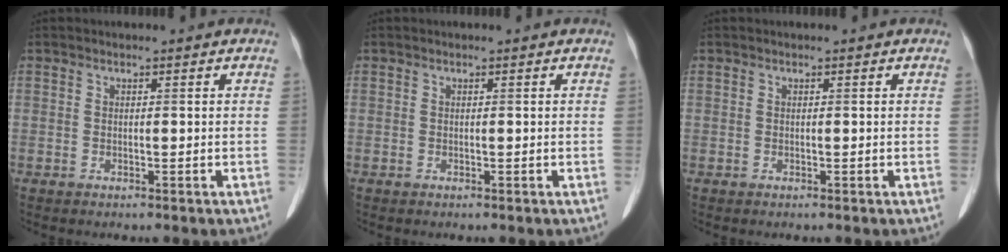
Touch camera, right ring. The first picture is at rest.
{"total": 0.0}
{"total": 0.0}